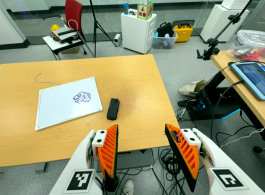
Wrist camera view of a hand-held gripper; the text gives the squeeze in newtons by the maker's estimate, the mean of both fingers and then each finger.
{"total": 0.0}